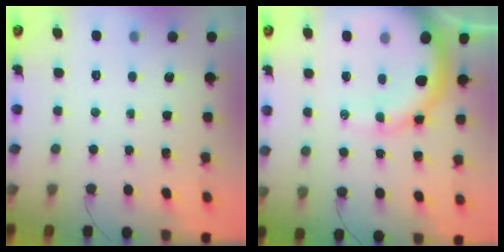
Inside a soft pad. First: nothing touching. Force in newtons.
{"total": 15.0, "press": 14.6, "slide": 3.1}